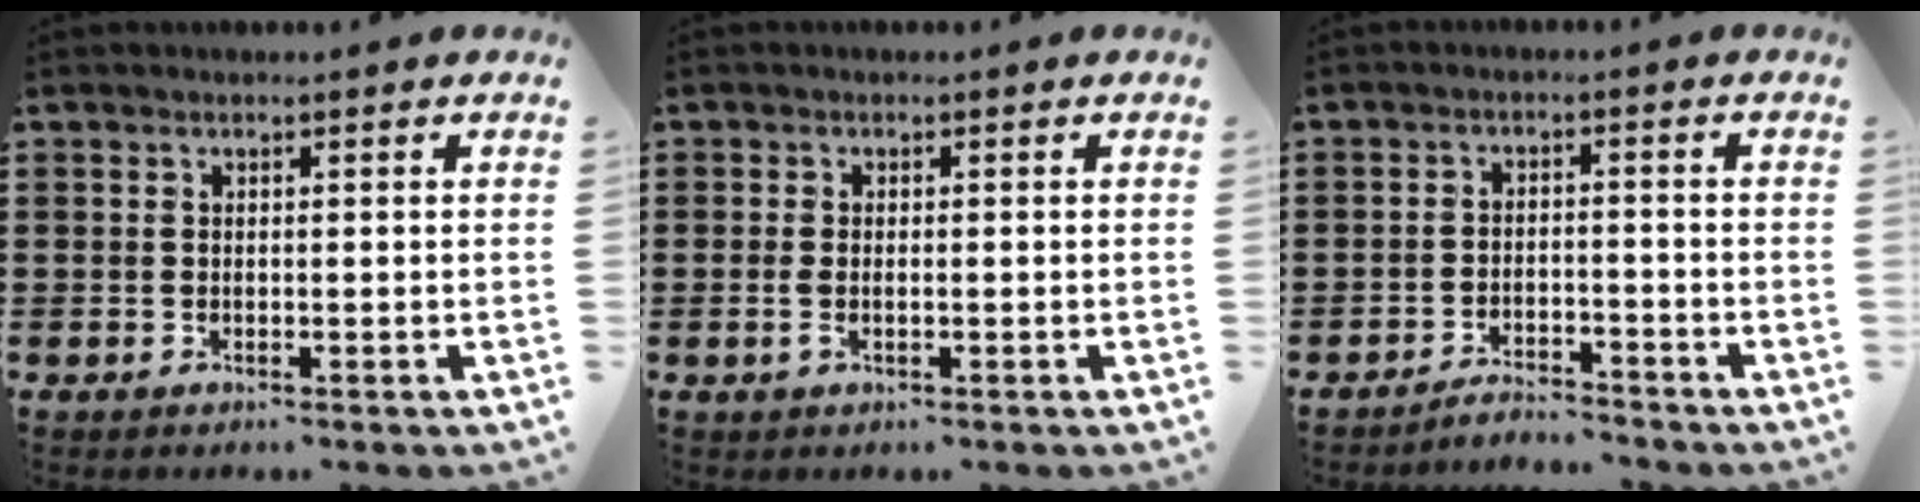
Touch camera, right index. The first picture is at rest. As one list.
[{"total": 1.4, "force": [-0.3, 0.5, 1.3], "torque": [-0.024, -0.001, -0.006]}, {"total": 3.2, "force": [-3.2, 0.0, 0.1], "torque": [-0.007, 0.001, -0.067]}]